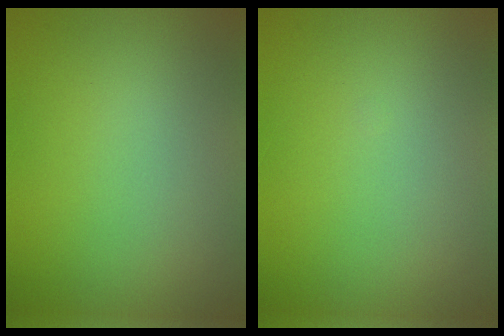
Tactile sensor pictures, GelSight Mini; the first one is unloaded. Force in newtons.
{"total": 0.0}